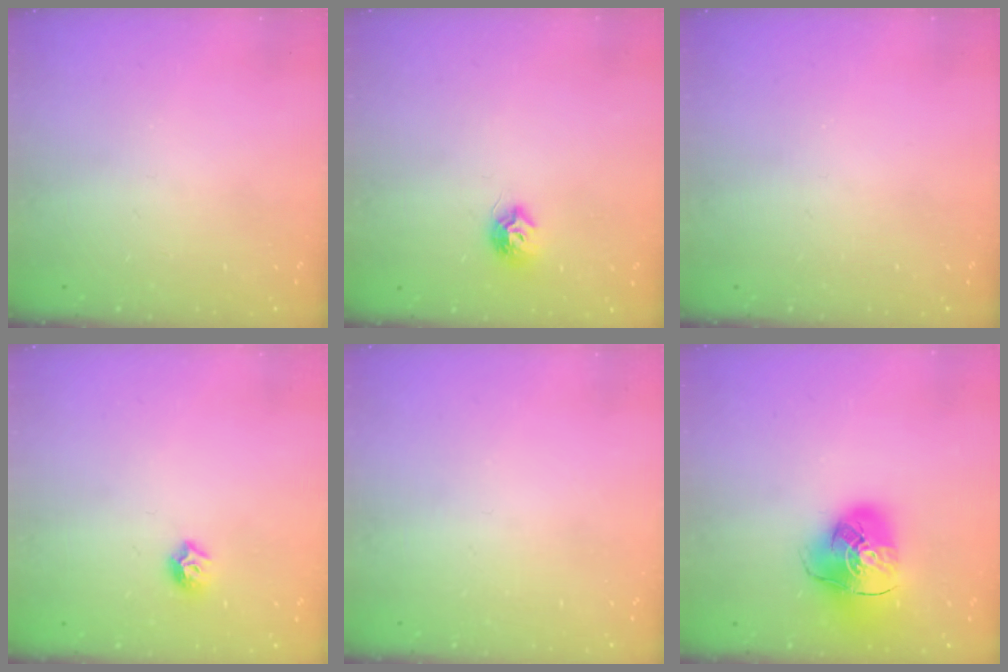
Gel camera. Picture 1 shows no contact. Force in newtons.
{"total": 7.5, "press": 7.5, "slide": 0.7}
{"total": 0.0}
{"total": 6.4, "press": 6.4, "slide": 0.8}
{"total": 0.7, "press": 0.7, "slide": 0.1}
{"total": 12.8, "press": 12.6, "slide": 1.9}